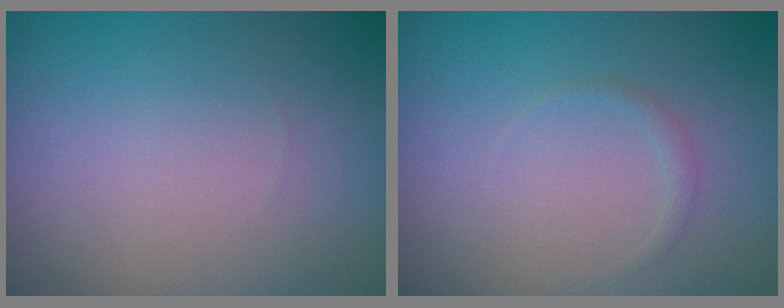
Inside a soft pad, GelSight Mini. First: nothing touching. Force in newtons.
{"total": 0.7, "press": 0.7, "slide": 0.0}